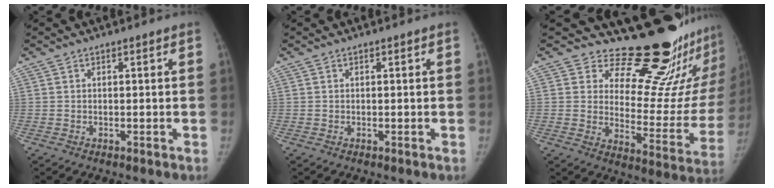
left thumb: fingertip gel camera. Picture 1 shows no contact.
{"total": 0.0}
{"total": 20.9, "force": [17.9, 6.4, 8.8], "torque": [-0.055, -0.167, 0.230]}